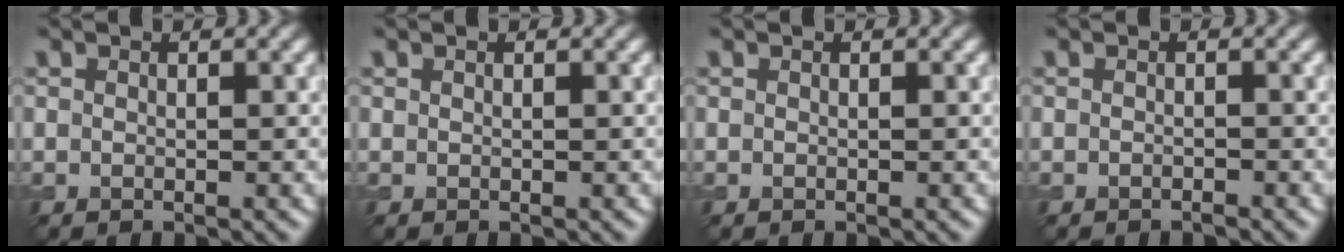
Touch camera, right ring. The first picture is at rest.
{"total": 0.0}
{"total": 0.0}
{"total": 0.5, "force": [-0.5, 0.1, 0.2], "torque": [-0.001, 0.001, -0.007]}